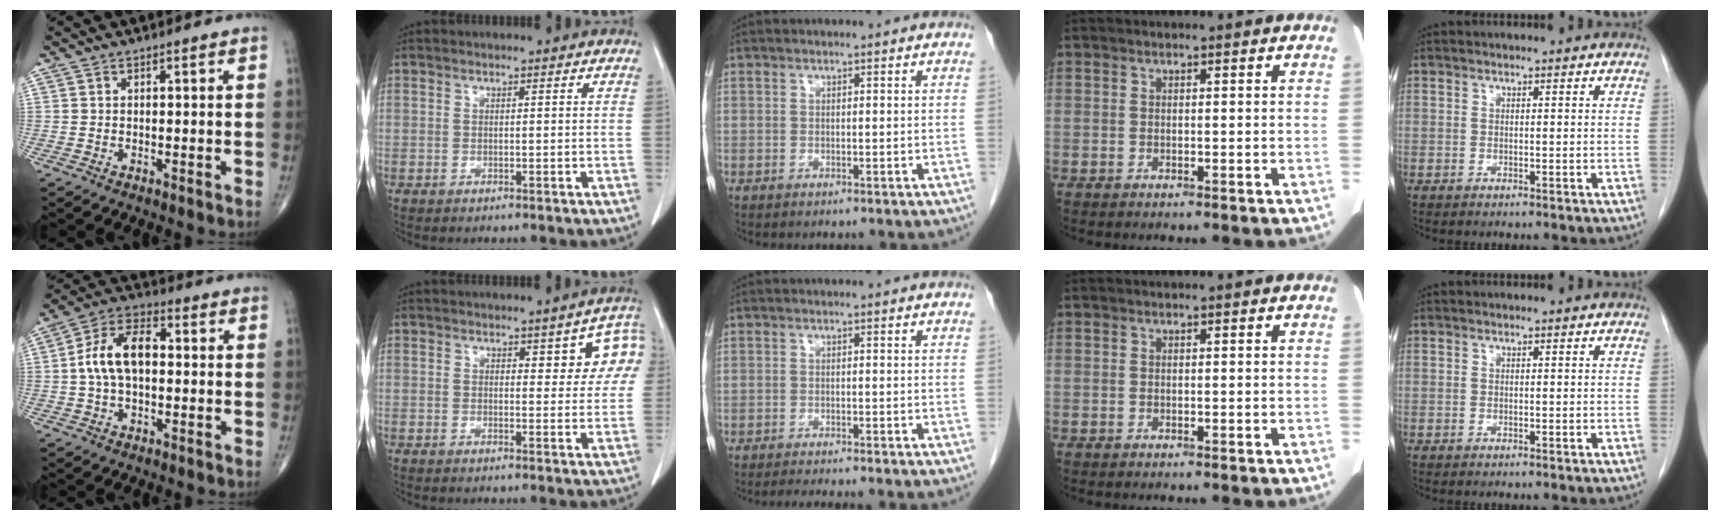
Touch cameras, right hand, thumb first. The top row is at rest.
{"thumb": {"total": 10.9, "force": [0.3, 6.3, 8.8], "torque": [-0.165, 0.030, -0.002]}, "index": {"total": 6.3, "force": [2.5, 2.5, 5.2], "torque": [-0.044, 0.011, 0.025]}, "middle": {"total": 4.7, "force": [-4.2, -0.3, 2.2], "torque": [-0.023, -0.010, -0.062]}}